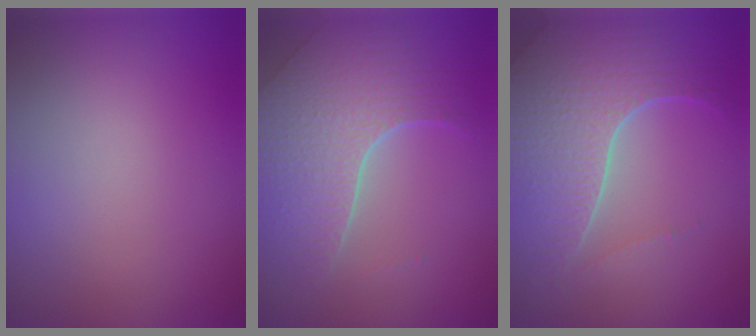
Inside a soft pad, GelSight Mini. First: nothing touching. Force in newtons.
{"total": 6.9, "press": 4.9, "slide": 4.9}
{"total": 7.0, "press": 5.0, "slide": 4.9}